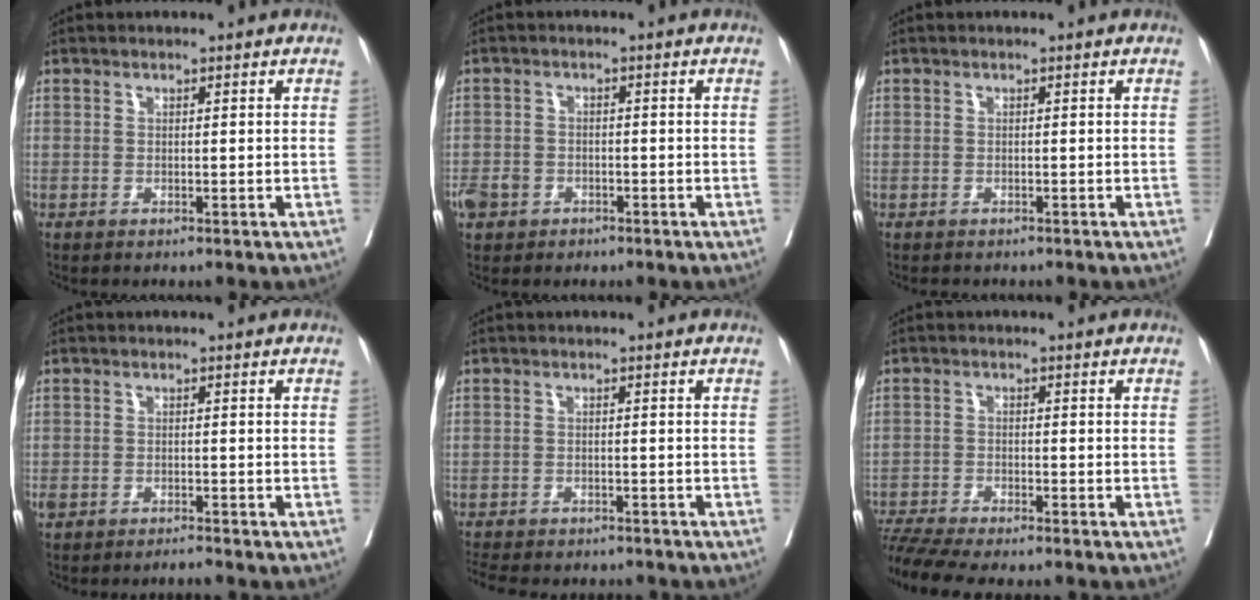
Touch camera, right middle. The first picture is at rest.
{"total": 4.0, "force": [-2.4, 3.0, 1.3], "torque": [-0.024, 0.004, -0.039]}
{"total": 2.1, "force": [-1.8, 0.9, 0.5], "torque": [-0.016, -0.006, -0.025]}
{"total": 1.6, "force": [-1.4, 0.3, 0.7], "torque": [-0.020, 0.002, -0.023]}
{"total": 11.0, "force": [-9.7, 3.2, 3.9], "torque": [-0.081, -0.010, -0.127]}
{"total": 8.5, "force": [-7.7, -0.2, 3.6], "torque": [-0.062, -0.012, -0.128]}